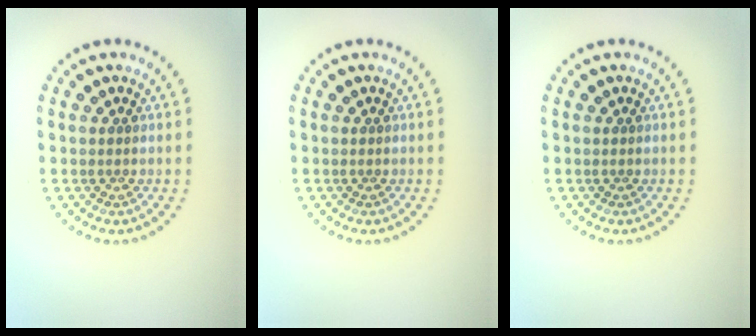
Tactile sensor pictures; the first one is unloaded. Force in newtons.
{"total": 0.0}
{"total": 0.0}